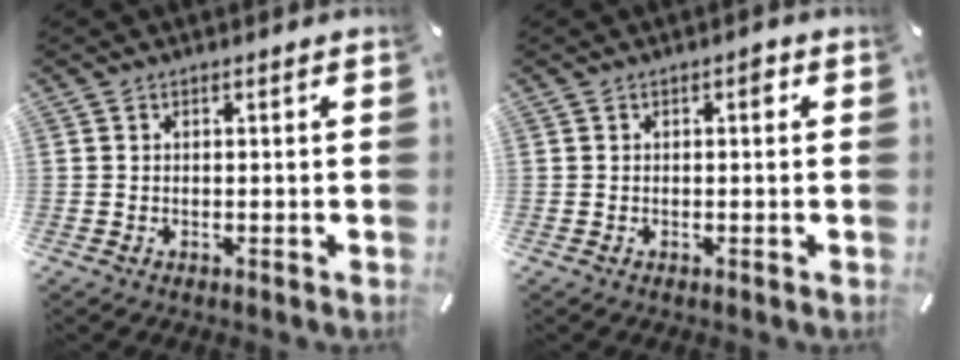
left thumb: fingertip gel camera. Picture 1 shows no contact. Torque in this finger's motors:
{"motor_torque": [-0.02, -0.16, -0.04, 0.00, 0.05]}